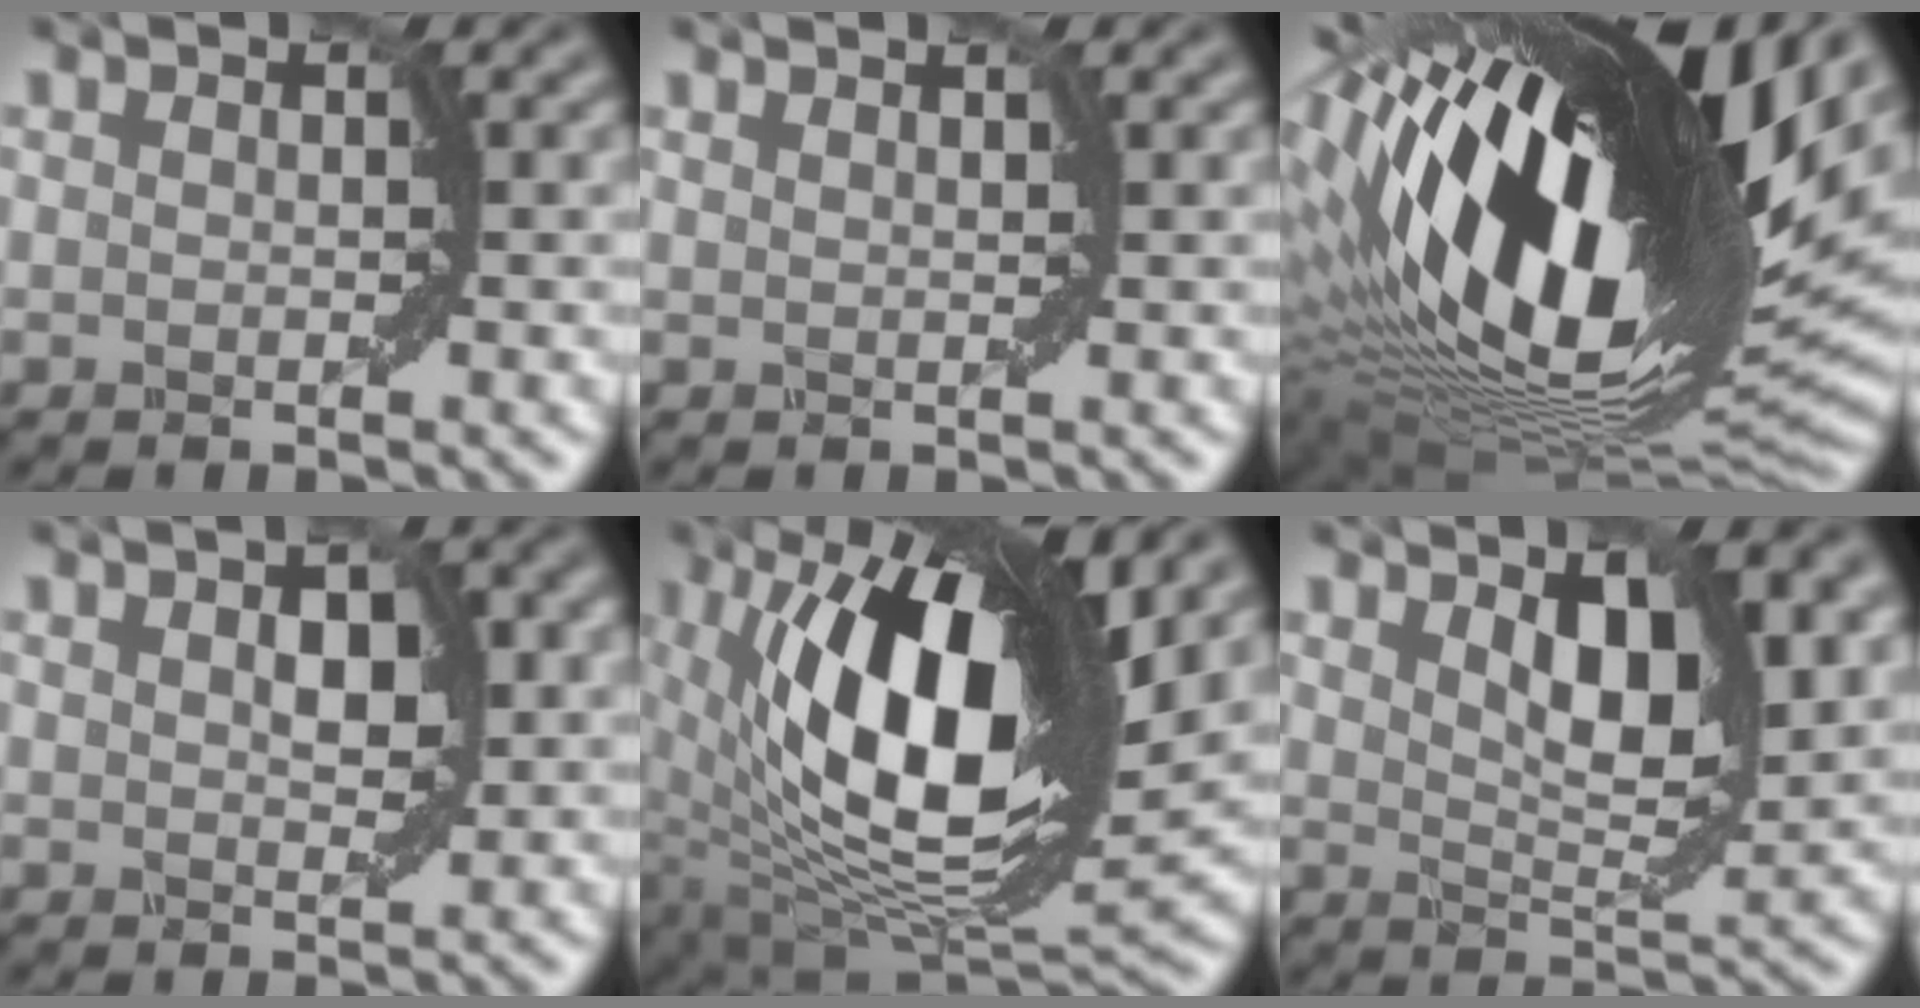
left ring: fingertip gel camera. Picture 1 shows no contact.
{"total": 1.5, "force": [1.3, 0.3, 0.7], "torque": [0.004, -0.005, 0.007]}
{"total": 20.9, "force": [4.3, 8.7, 18.5], "torque": [-0.326, -0.013, 0.067]}
{"total": 3.8, "force": [1.1, 1.8, 3.2], "torque": [-0.051, 0.008, 0.022]}
{"total": 17.2, "force": [4.1, 7.8, 14.8], "torque": [-0.248, -0.001, 0.063]}
{"total": 6.6, "force": [2.7, 2.4, 5.6], "torque": [-0.087, -0.003, 0.048]}